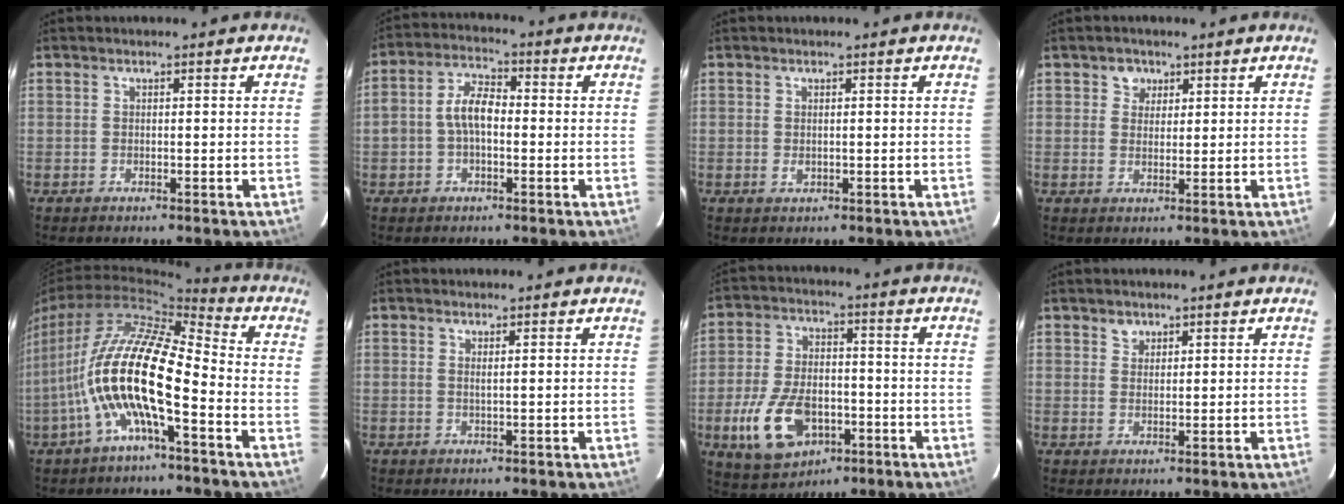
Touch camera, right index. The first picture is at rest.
{"total": 6.2, "force": [-0.8, 3.6, 5.0], "torque": [-0.100, 0.020, -0.015]}
{"total": 0.9, "force": [0.0, 0.6, 0.7], "torque": [-0.014, 0.001, 0.001]}
{"total": 3.0, "force": [1.4, 2.6, 0.3], "torque": [0.006, 0.010, 0.021]}
{"total": 15.8, "force": [-5.1, 4.2, 14.4], "torque": [-0.272, -0.003, -0.104]}
{"total": 0.7, "force": [0.3, -0.2, 0.6], "torque": [-0.013, -0.001, 0.005]}
{"total": 14.6, "force": [-5.3, 8.7, 10.4], "torque": [-0.232, -0.009, -0.082]}
{"total": 1.9, "force": [1.2, 1.4, 0.2], "torque": [0.004, 0.006, 0.021]}